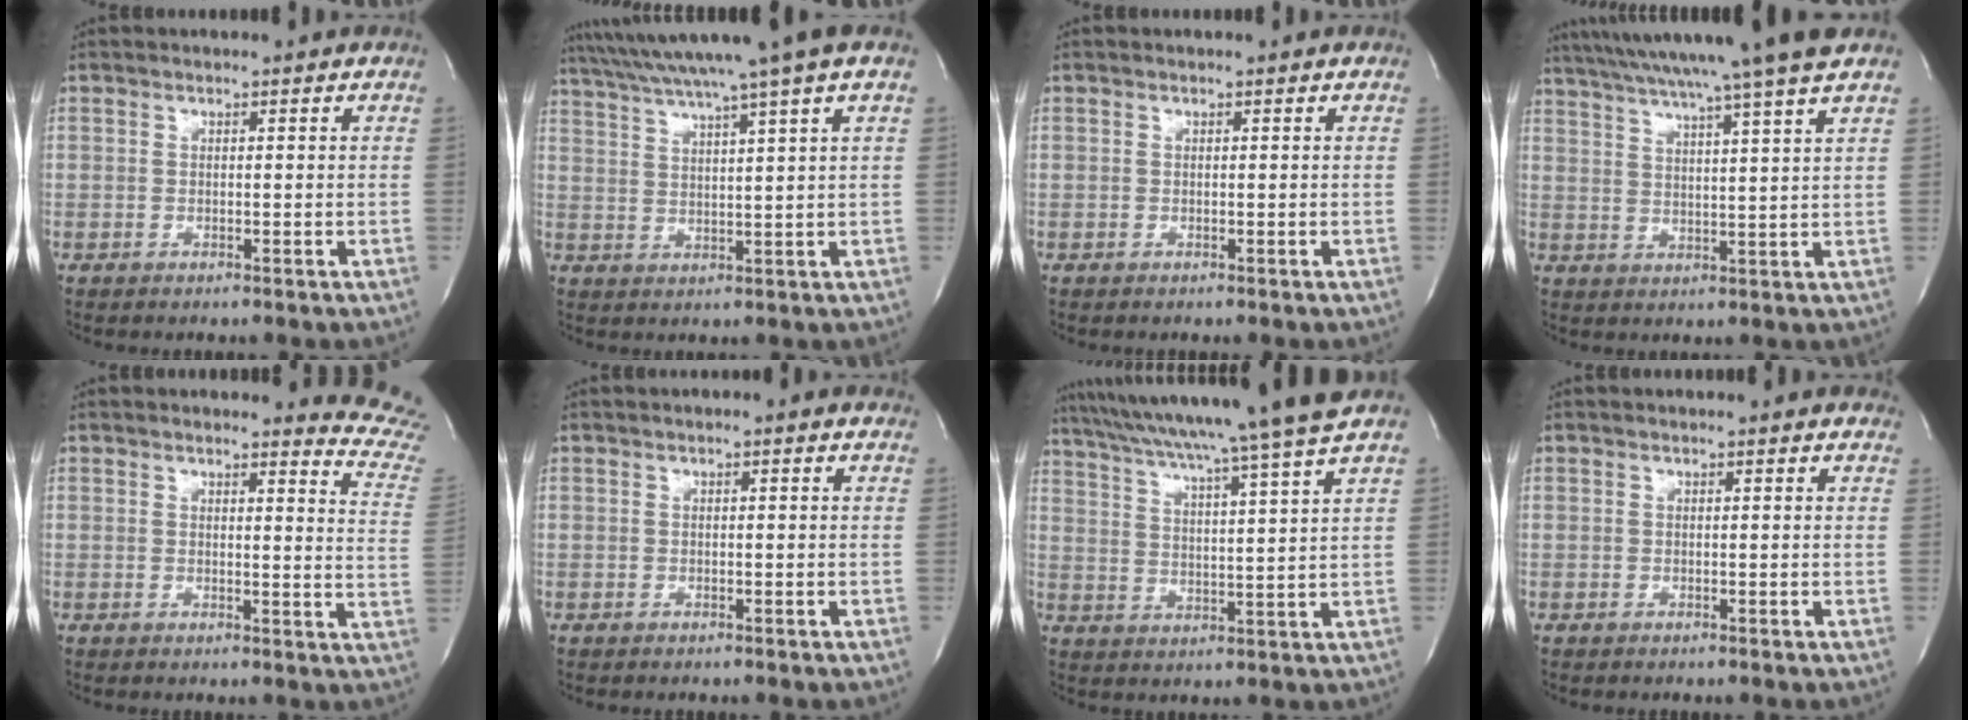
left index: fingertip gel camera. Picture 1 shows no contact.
{"total": 12.7, "force": [9.8, -2.3, 7.8], "torque": [-0.135, 0.009, 0.141]}
{"total": 0.0}
{"total": 17.3, "force": [14.5, -2.0, 9.1], "torque": [-0.162, -0.007, 0.206]}
{"total": 9.9, "force": [9.8, -0.5, 0.6], "torque": [0.012, -0.113, 0.069]}
{"total": 0.8, "force": [0.3, 0.3, 0.7], "torque": [-0.015, 0.001, -0.002]}
{"total": 18.5, "force": [15.9, -2.6, 9.0], "torque": [-0.159, -0.027, 0.227]}
{"total": 3.2, "force": [2.9, 0.8, 1.2], "torque": [-0.017, 0.010, 0.019]}